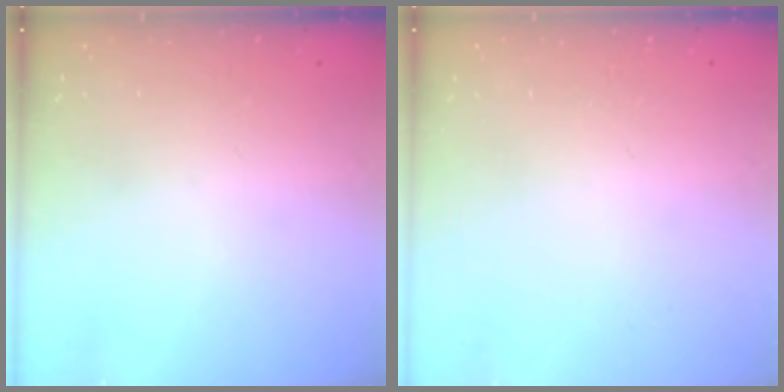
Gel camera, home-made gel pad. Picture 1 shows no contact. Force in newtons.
{"total": 0.0}